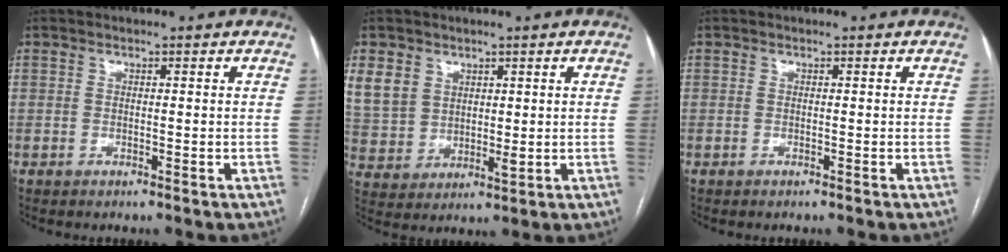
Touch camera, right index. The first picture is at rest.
{"total": 8.8, "force": [4.3, 6.9, 3.3], "torque": [-0.079, 0.011, 0.102]}
{"total": 0.0}